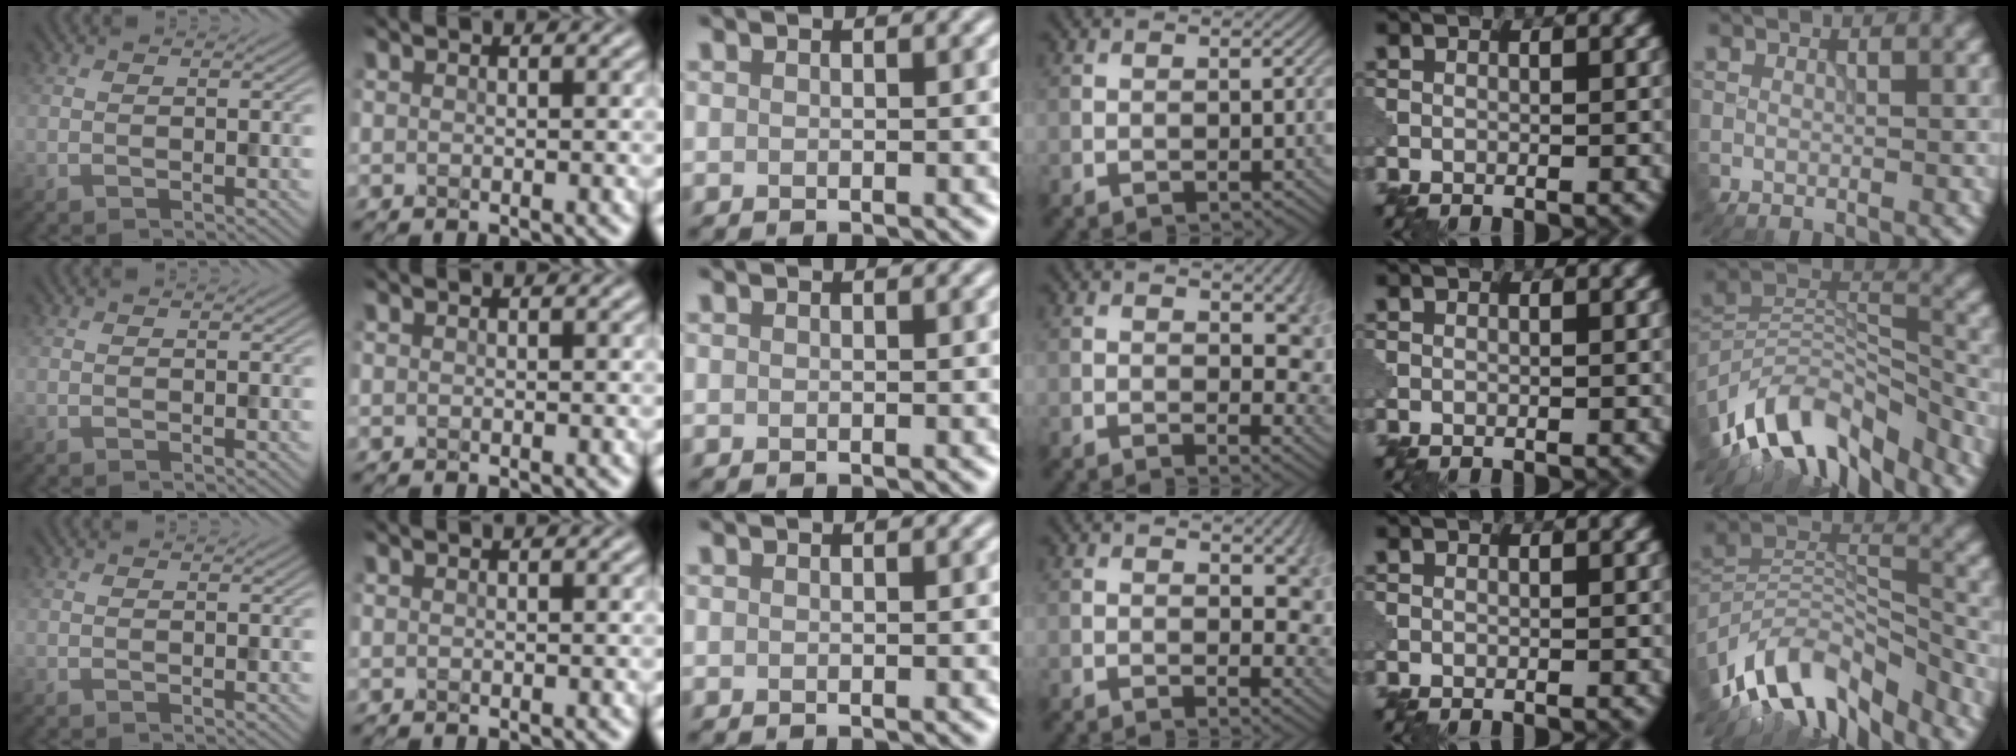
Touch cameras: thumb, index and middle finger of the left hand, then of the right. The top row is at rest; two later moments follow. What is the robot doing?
{"motion": "shake", "object": "medicine bottle"}